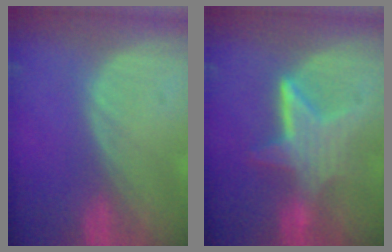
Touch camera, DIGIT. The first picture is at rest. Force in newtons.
{"total": 6.7, "press": 6.1, "slide": 2.7}